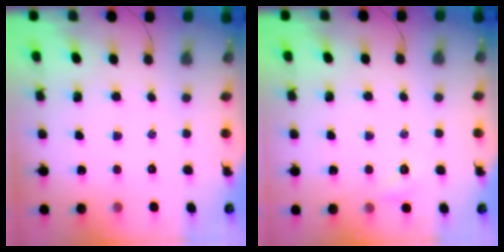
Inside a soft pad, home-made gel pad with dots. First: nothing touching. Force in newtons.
{"total": 3.3, "press": 3.2, "slide": 1.1}